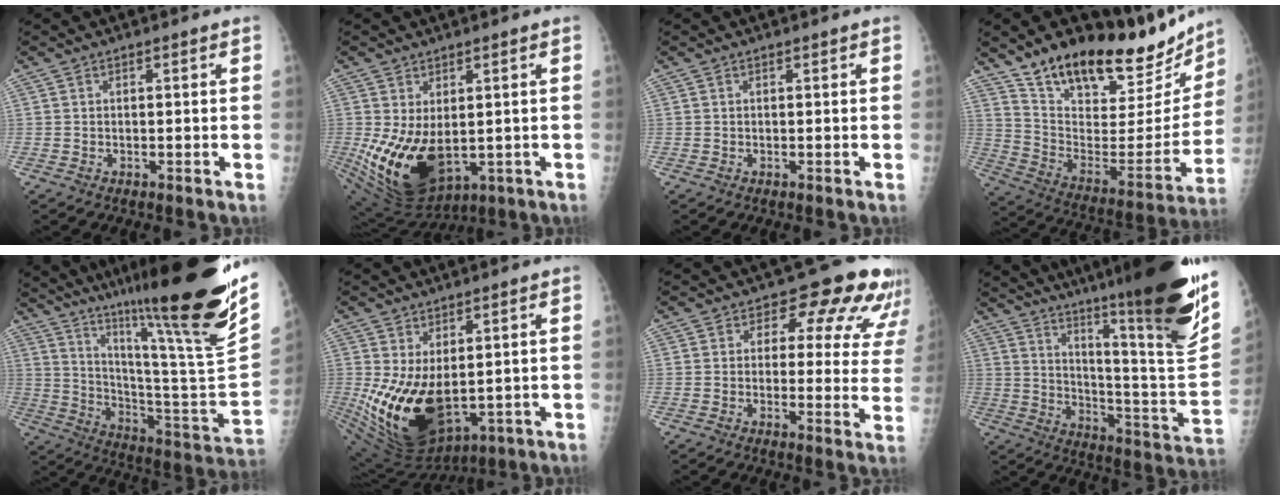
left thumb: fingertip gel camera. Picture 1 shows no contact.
{"total": 14.2, "force": [-1.2, 8.7, 11.1], "torque": [-0.191, -0.019, 0.012]}
{"total": 0.0}
{"total": 26.7, "force": [21.1, 10.5, 12.5], "torque": [-0.159, -0.096, 0.332]}
{"total": 35.6, "force": [24.5, 3.3, 25.6], "torque": [-0.338, -0.124, 0.370]}
{"total": 15.4, "force": [-0.4, 9.1, 12.4], "torque": [-0.214, -0.025, 0.025]}
{"total": 13.1, "force": [8.5, 7.4, 6.7], "torque": [-0.017, -0.030, 0.071]}
{"total": 31.7, "force": [21.1, 2.9, 23.5], "torque": [-0.298, -0.111, 0.310]}